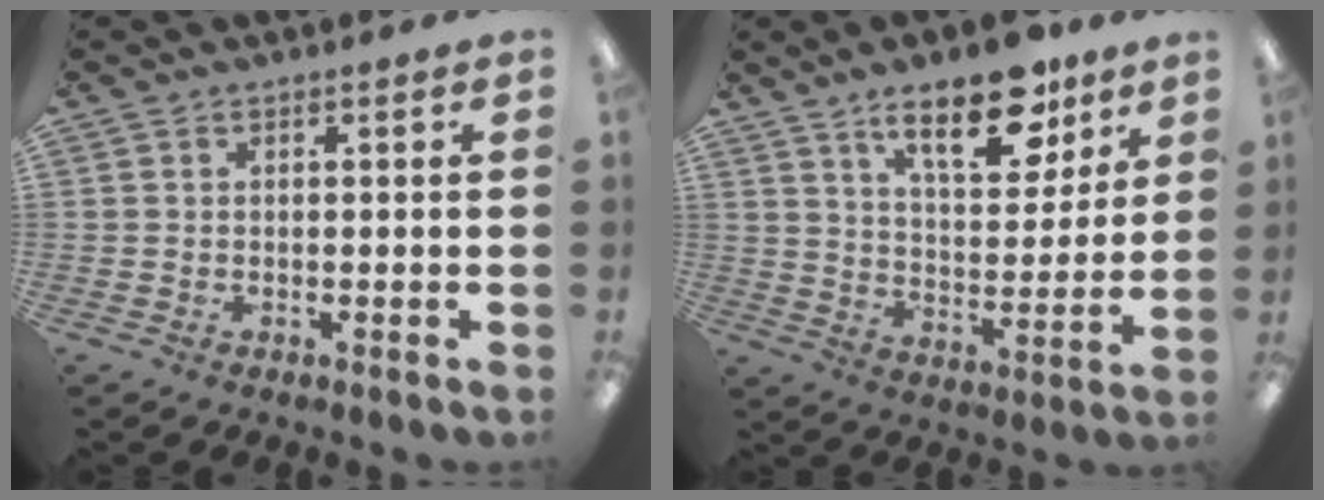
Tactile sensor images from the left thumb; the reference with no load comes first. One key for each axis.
{"total": 16.4, "fx": 10.8, "fy": 6.9, "fz": 10.2, "tx": -0.148, "ty": -0.047, "tz": 0.180}